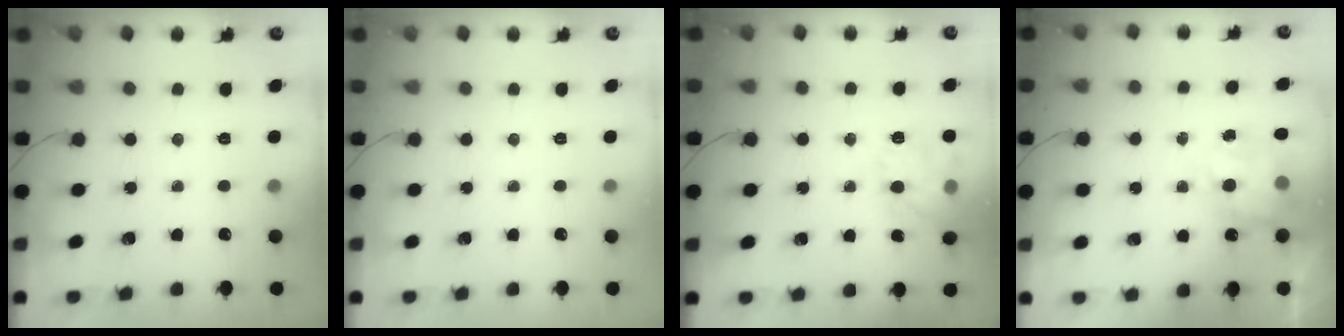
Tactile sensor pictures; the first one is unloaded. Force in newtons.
{"total": 0.0}
{"total": 13.0, "press": 13.0, "slide": 0.1}
{"total": 6.3, "press": 6.2, "slide": 0.6}